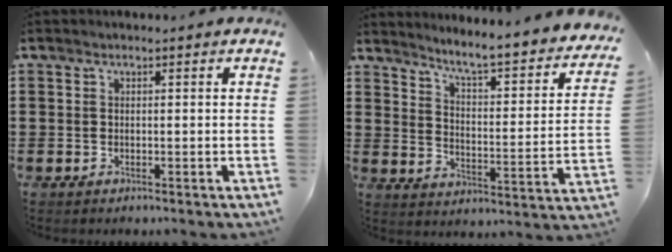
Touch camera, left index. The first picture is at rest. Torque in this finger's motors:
{"motor_torque": [0.01, 0.00, 0.41, 0.10]}